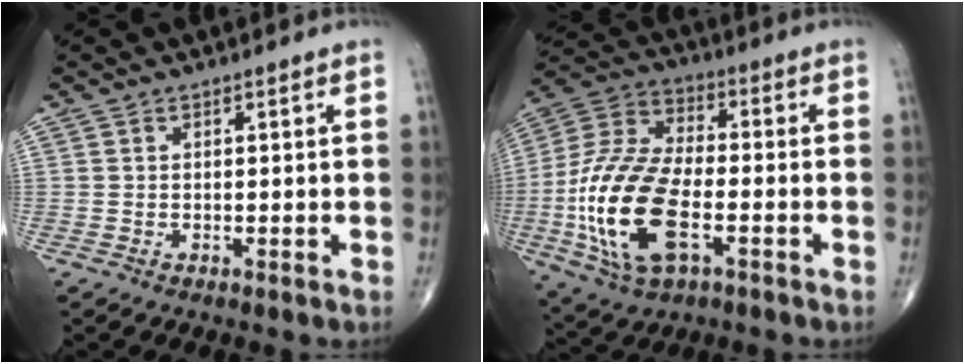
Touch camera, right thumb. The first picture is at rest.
{"total": 20.6, "force": [-5.3, 10.1, 17.2], "torque": [-0.363, 0.015, -0.095]}